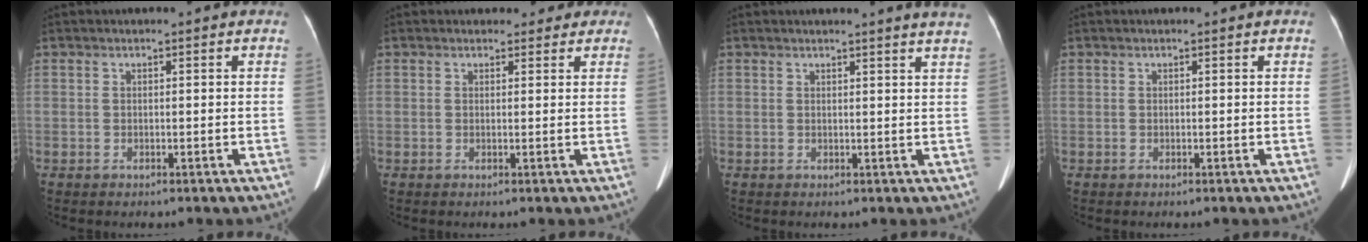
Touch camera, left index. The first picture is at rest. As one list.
[{"total": 3.0, "force": [2.4, 1.8, 0.2], "torque": [0.011, 0.002, 0.020]}, {"total": 4.8, "force": [4.4, -0.9, 1.8], "torque": [-0.019, -0.008, 0.028]}, {"total": 0.0}]